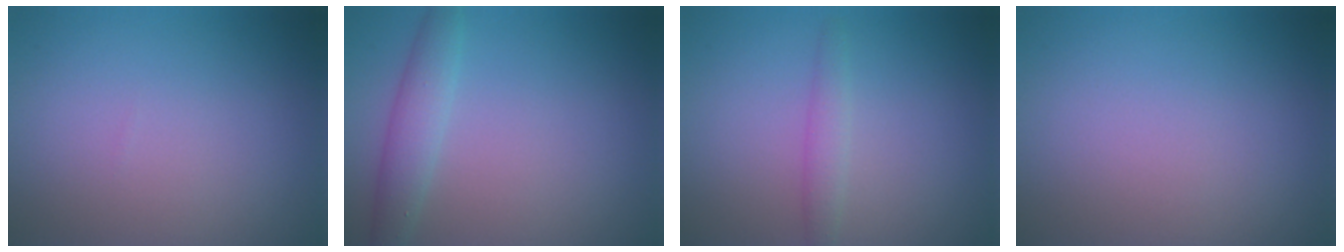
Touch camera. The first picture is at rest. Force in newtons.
{"total": 2.8, "press": 2.8, "slide": 0.1}
{"total": 1.6, "press": 1.6, "slide": 0.0}
{"total": 0.0}